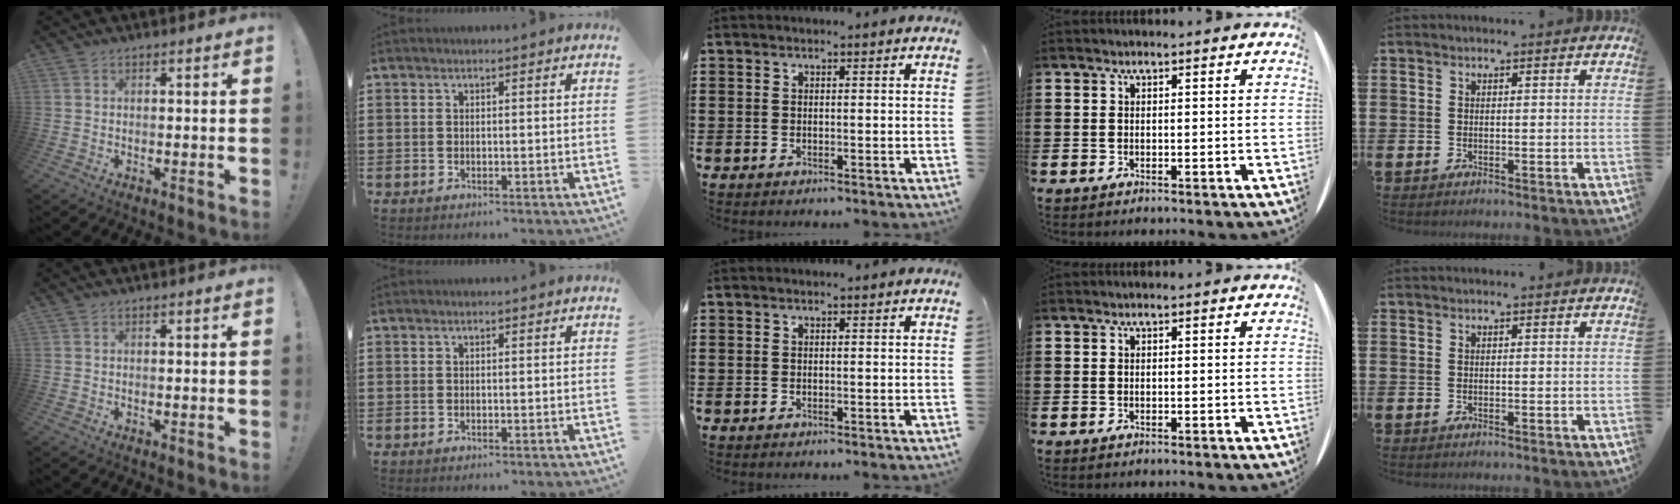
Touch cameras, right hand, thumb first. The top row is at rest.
{}